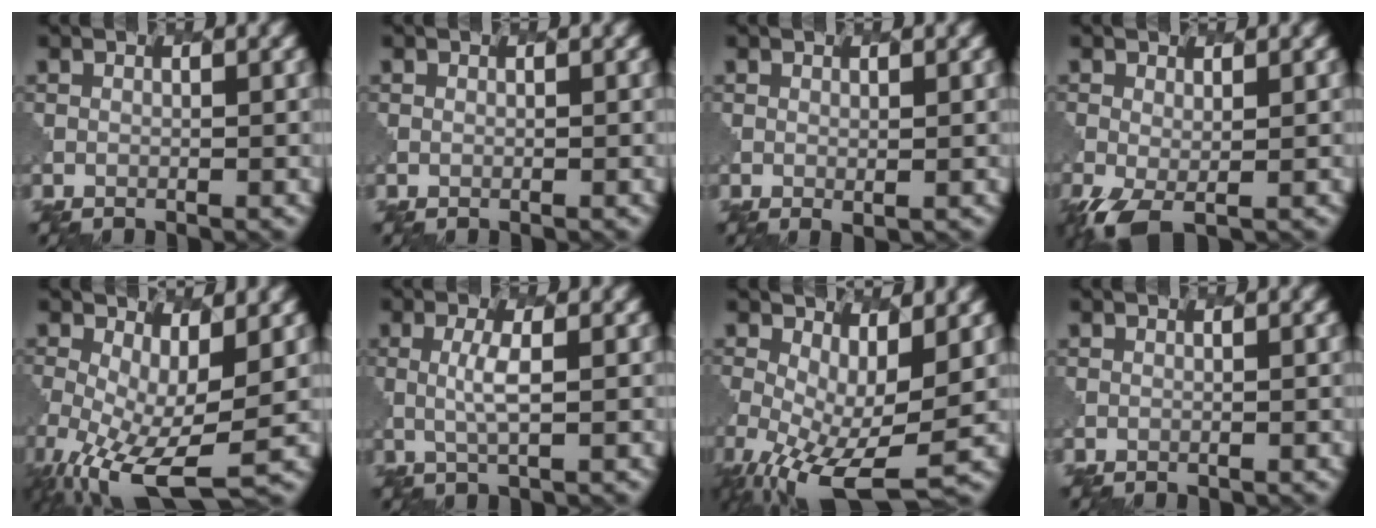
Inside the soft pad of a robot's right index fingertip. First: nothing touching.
{"total": 0.0}
{"total": 0.5, "force": [0.3, 0.0, 0.4], "torque": [-0.008, -0.007, 0.009]}
{"total": 2.8, "force": [-1.4, 1.2, 2.1], "torque": [-0.057, -0.014, -0.023]}
{"total": 9.1, "force": [-2.7, 3.9, 7.7], "torque": [-0.164, -0.032, -0.035]}
{"total": 1.9, "force": [0.4, 0.4, 1.8], "torque": [-0.043, -0.004, 0.011]}
{"total": 9.0, "force": [-2.5, 3.9, 7.8], "torque": [-0.161, -0.028, -0.031]}
{"total": 0.0}